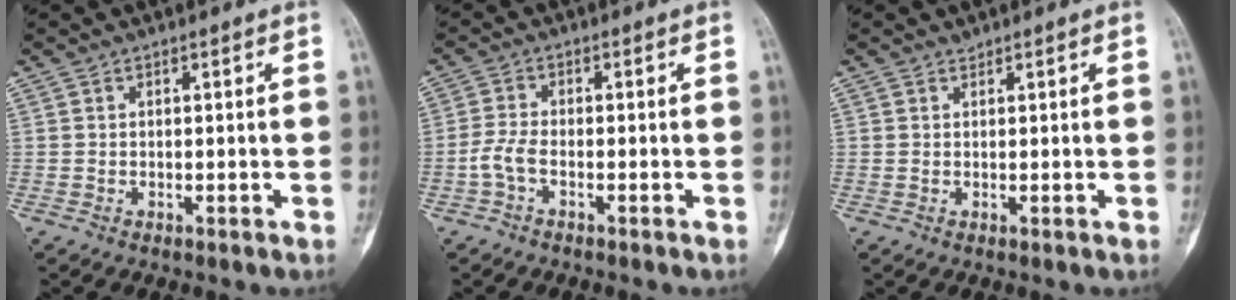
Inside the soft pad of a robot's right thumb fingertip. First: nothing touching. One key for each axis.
{"total": 3.2, "fx": -1.4, "fy": 1.1, "fz": 2.6, "tx": -0.062, "ty": 0.006, "tz": -0.036}
{"total": 0.6, "fx": 0.5, "fy": 0.3, "fz": 0.0, "tx": -0.002, "ty": -0.004, "tz": 0.009}